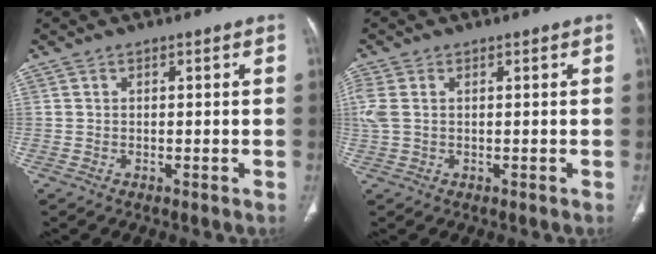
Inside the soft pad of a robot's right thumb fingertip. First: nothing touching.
{"total": 4.2, "force": [0.6, 2.8, 3.1], "torque": [-0.110, 0.017, 0.015]}